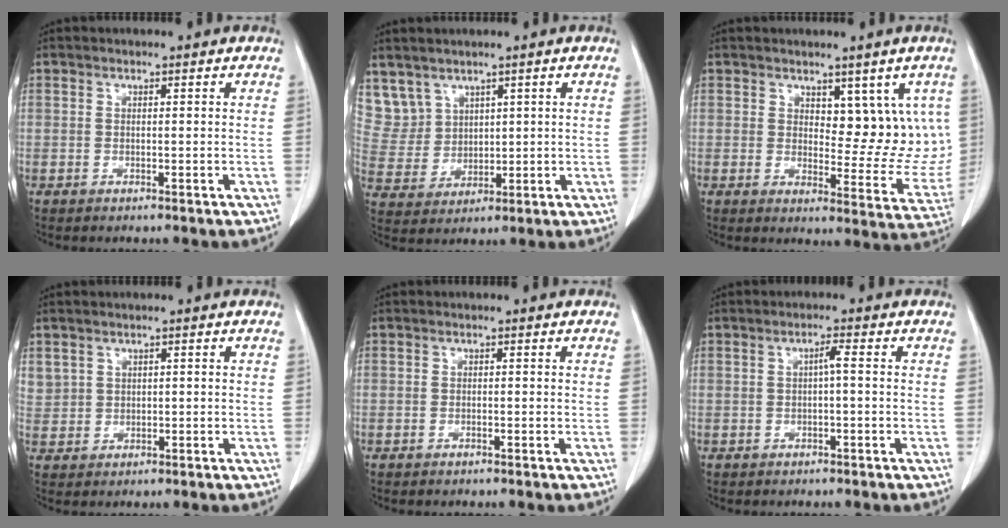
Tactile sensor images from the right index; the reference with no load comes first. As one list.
[{"total": 7.8, "force": [5.2, 5.7, 0.6], "torque": [-0.023, 0.019, 0.126]}, {"total": 9.3, "force": [3.8, 5.0, 6.8], "torque": [-0.059, -0.005, 0.059]}, {"total": 2.9, "force": [1.6, 2.4, 0.4], "torque": [-0.001, 0.006, 0.036]}, {"total": 0.0}, {"total": 1.5, "force": [0.0, 0.1, 1.5], "torque": [-0.026, 0.004, -0.001]}]